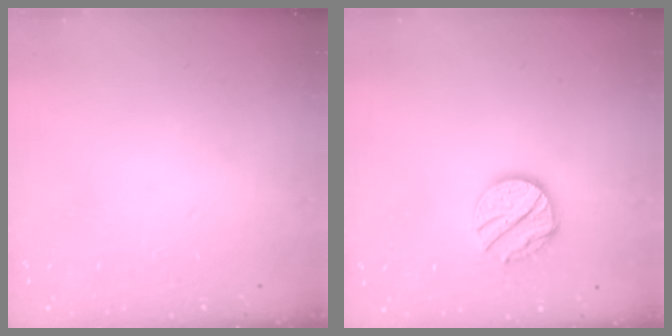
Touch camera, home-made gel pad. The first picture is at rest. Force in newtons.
{"total": 10.6, "press": 10.6, "slide": 0.8}